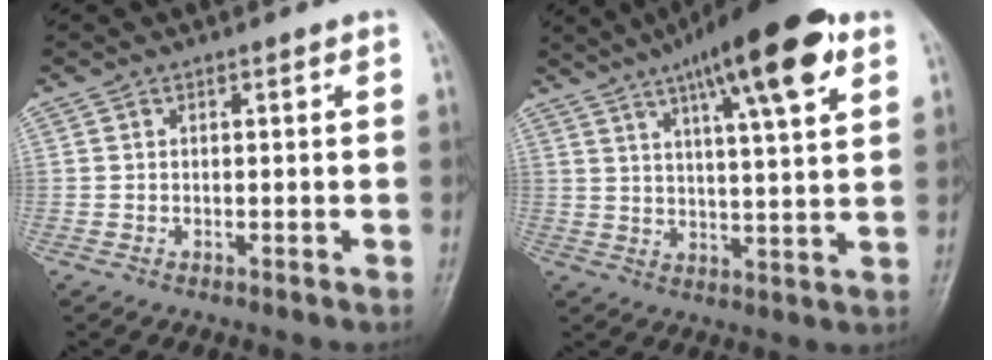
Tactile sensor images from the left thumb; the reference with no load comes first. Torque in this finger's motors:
{"motor_torque": [0.30, 0.42, 1.85, -0.91, 0.23]}